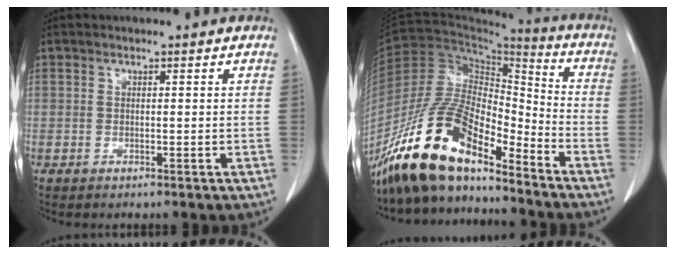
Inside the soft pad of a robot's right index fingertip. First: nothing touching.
{"total": 17.0, "force": [-12.9, 5.3, 9.7], "torque": [-0.187, 0.019, -0.239]}